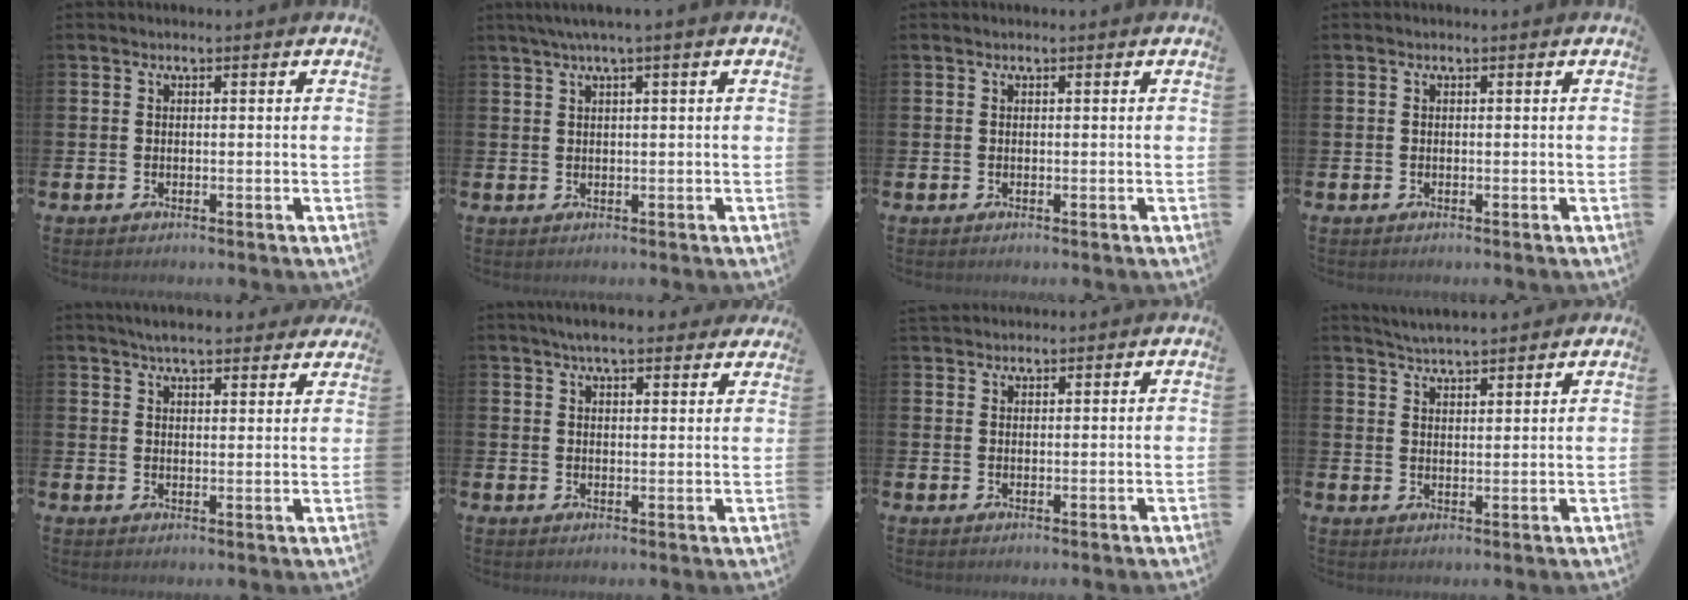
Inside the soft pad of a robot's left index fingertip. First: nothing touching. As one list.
[{"total": 2.5, "force": [1.4, -0.3, 2.0], "torque": [-0.046, 0.002, 0.026]}, {"total": 0.0}, {"total": 0.0}, {"total": 4.8, "force": [4.6, 0.8, 1.3], "torque": [-0.025, -0.020, 0.082]}, {"total": 4.6, "force": [4.2, 0.9, 1.7], "torque": [-0.039, -0.012, 0.075]}, {"total": 1.9, "force": [1.8, 0.5, 0.0], "torque": [0.005, -0.005, 0.032]}, {"total": 4.2, "force": [4.2, 0.2, 0.5], "torque": [-0.019, -0.019, 0.076]}]